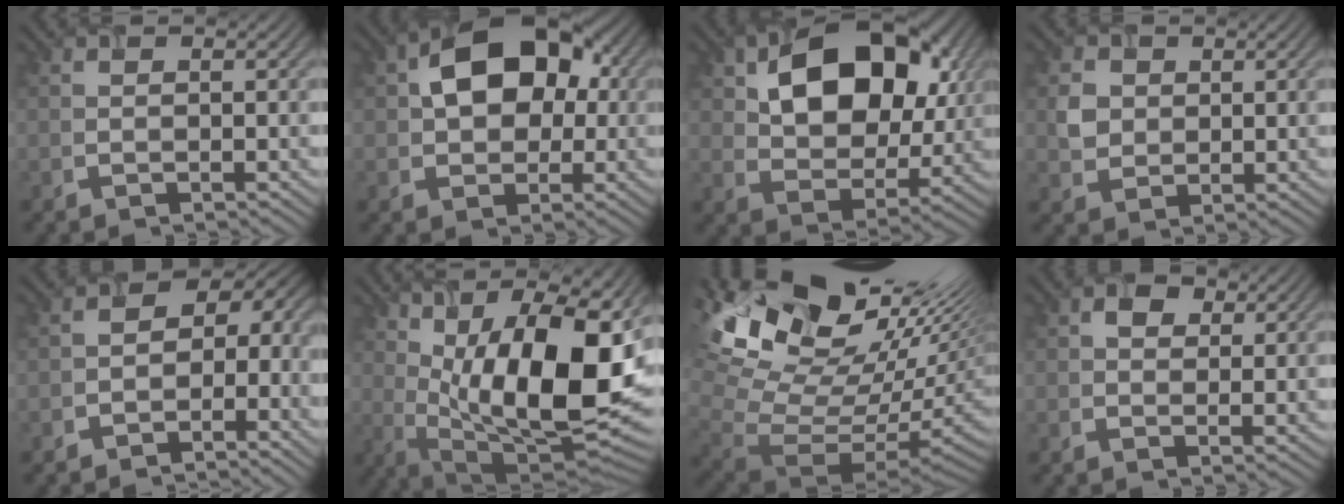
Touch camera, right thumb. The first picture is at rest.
{"total": 11.2, "force": [1.9, 7.9, 7.6], "torque": [-0.110, 0.023, 0.023]}
{"total": 13.9, "force": [4.6, 9.1, 9.3], "torque": [-0.156, 0.002, 0.082]}
{"total": 2.7, "force": [0.8, 2.5, 0.5], "torque": [-0.022, -0.005, 0.022]}
{"total": 5.7, "force": [-3.1, 3.3, 3.4], "torque": [-0.030, -0.002, -0.060]}
{"total": 18.5, "force": [3.4, 8.2, 16.2], "torque": [-0.265, 0.009, 0.073]}
{"total": 16.5, "force": [7.6, 9.4, 11.2], "torque": [-0.206, 0.006, 0.195]}
{"total": 1.9, "force": [0.9, 1.4, 0.7], "torque": [-0.013, -0.003, 0.020]}